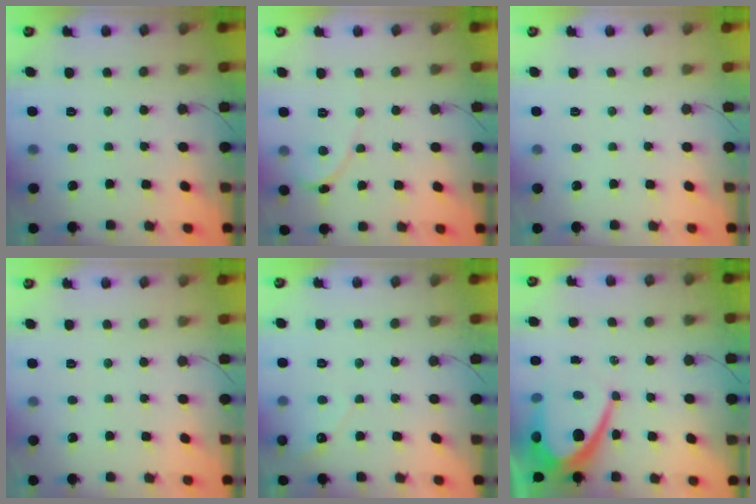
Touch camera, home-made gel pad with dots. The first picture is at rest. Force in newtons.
{"total": 1.6, "press": 1.6, "slide": 0.0}
{"total": 0.0}
{"total": 0.0}
{"total": 2.7, "press": 2.7, "slide": 0.2}
{"total": 12.1, "press": 12.1, "slide": 1.1}